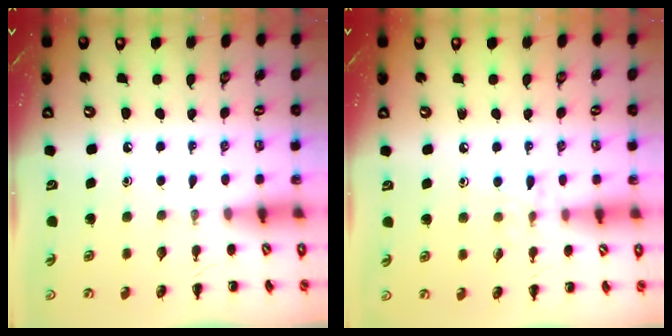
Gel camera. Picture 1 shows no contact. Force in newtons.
{"total": 6.0, "press": 5.8, "slide": 1.6}